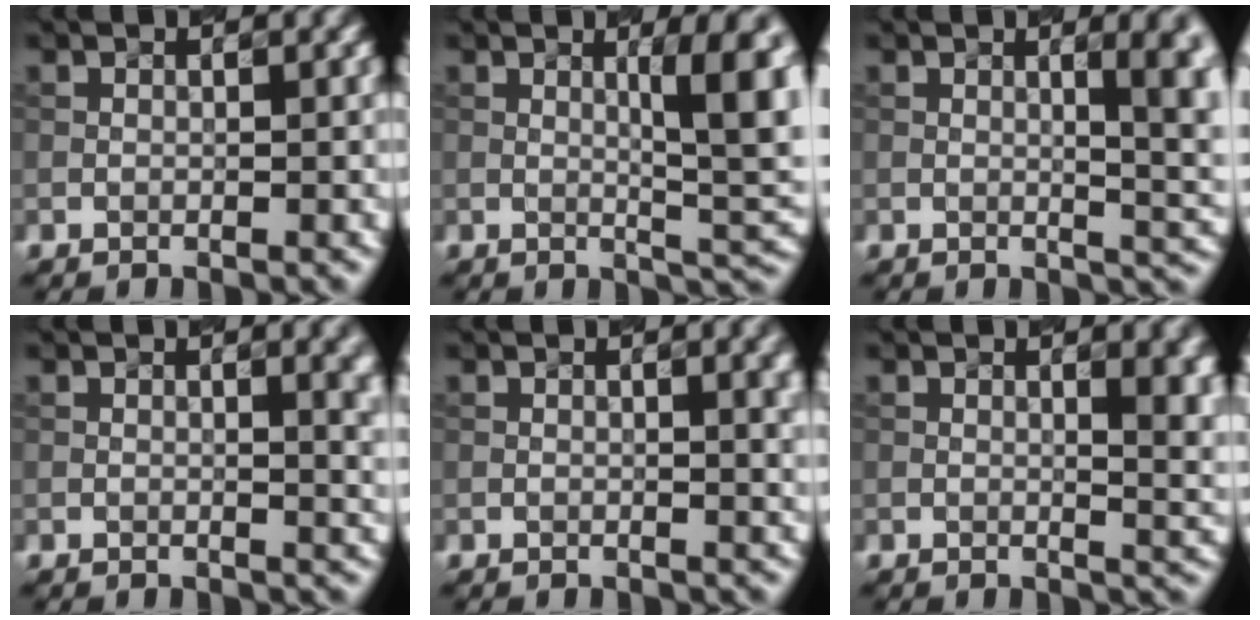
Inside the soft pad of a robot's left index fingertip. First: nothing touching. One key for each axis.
{"total": 6.6, "fx": 1.2, "fy": 1.2, "fz": 6.4, "tx": -0.083, "ty": -0.005, "tz": 0.027}
{"total": 5.6, "fx": 0.9, "fy": 1.8, "fz": 5.2, "tx": -0.044, "ty": 0.003, "tz": 0.020}
{"total": 3.9, "fx": 0.9, "fy": 1.5, "fz": 3.4, "tx": -0.021, "ty": 0.011, "tz": 0.014}
{"total": 3.1, "fx": 0.8, "fy": 1.0, "fz": 2.8, "tx": -0.022, "ty": 0.007, "tz": 0.012}
{"total": 5.8, "fx": 1.6, "fy": 2.5, "fz": 5.0, "tx": -0.026, "ty": 0.008, "tz": 0.027}